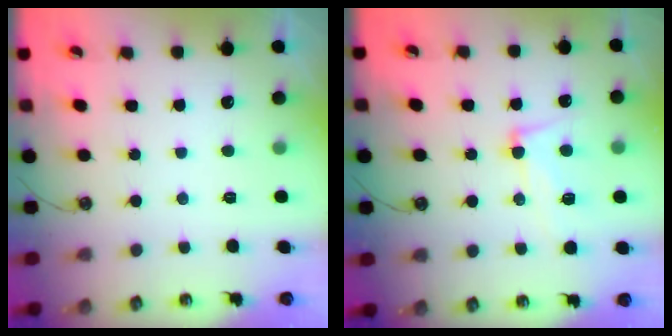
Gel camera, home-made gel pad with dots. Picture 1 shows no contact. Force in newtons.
{"total": 10.6, "press": 10.4, "slide": 1.9}